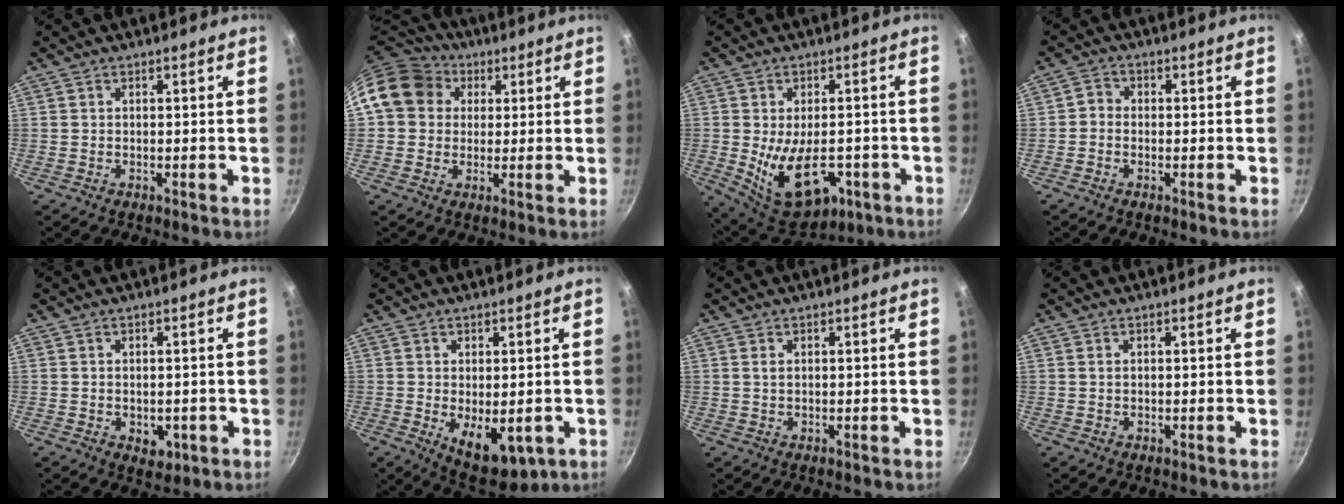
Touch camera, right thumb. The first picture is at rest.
{"total": 13.3, "force": [3.6, 11.4, 5.8], "torque": [-0.083, 0.023, 0.051]}
{"total": 14.5, "force": [-3.8, 8.2, 11.3], "torque": [-0.143, -0.006, -0.038]}
{"total": 2.0, "force": [-0.8, 1.7, 0.8], "torque": [-0.011, 0.012, -0.023]}
{"total": 3.3, "force": [-0.8, 2.4, 2.2], "torque": [-0.022, -0.001, -0.005]}
{"total": 10.2, "force": [-2.2, 5.5, 8.3], "torque": [-0.098, -0.015, -0.013]}
{"total": 1.0, "force": [0.3, 0.5, 0.7], "torque": [-0.014, 0.001, 0.006]}
{"total": 0.6, "force": [0.2, 0.4, 0.4], "torque": [-0.008, 0.001, 0.003]}